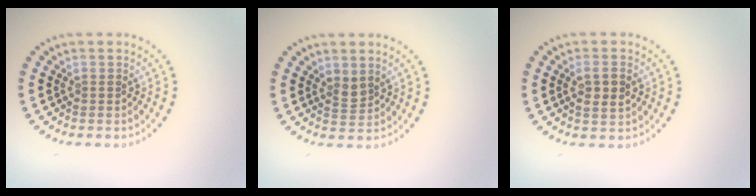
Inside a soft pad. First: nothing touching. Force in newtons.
{"total": 1.5, "press": 1.2, "slide": 1.0}
{"total": 2.4, "press": 2.4, "slide": 0.3}